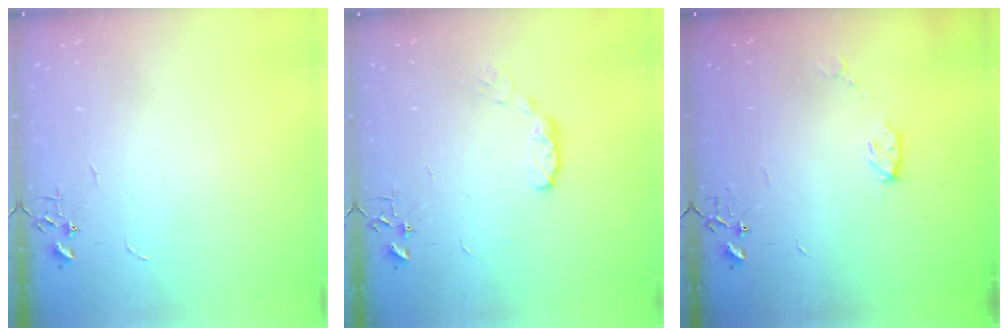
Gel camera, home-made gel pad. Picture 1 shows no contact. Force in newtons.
{"total": 6.5, "press": 6.5, "slide": 0.5}
{"total": 5.1, "press": 5.0, "slide": 0.7}